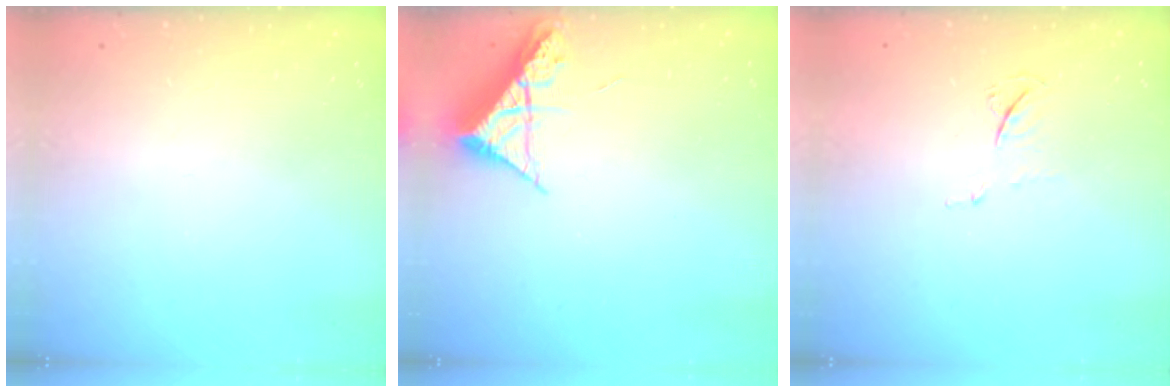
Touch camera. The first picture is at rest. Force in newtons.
{"total": 8.4, "press": 8.4, "slide": 0.8}
{"total": 6.0, "press": 6.0, "slide": 0.7}